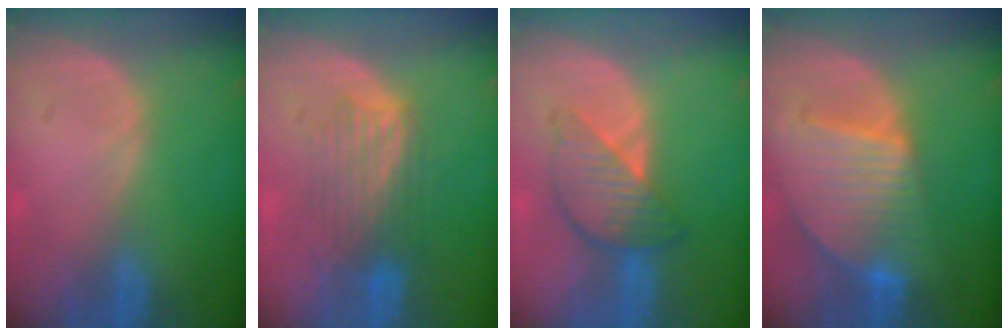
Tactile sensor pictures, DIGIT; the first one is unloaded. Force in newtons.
{"total": 6.0, "press": 6.0, "slide": 0.7}
{"total": 6.0, "press": 6.0, "slide": 0.4}
{"total": 9.5, "press": 8.2, "slide": 4.8}